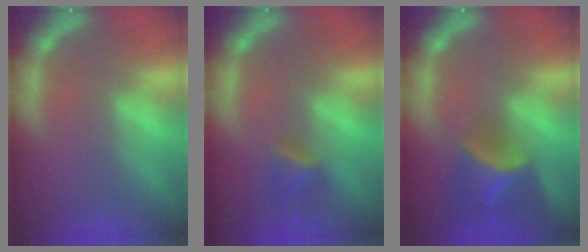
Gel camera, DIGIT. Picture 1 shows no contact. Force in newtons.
{"total": 2.4}
{"total": 6.0}